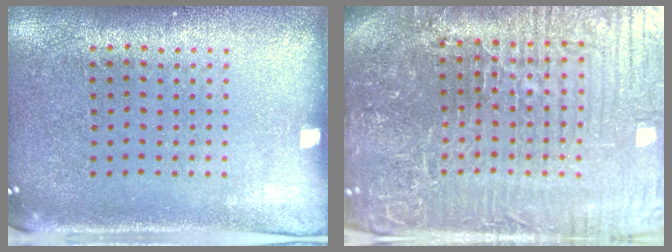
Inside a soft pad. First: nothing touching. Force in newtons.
{"total": 7.3, "press": 6.4, "slide": 3.3}